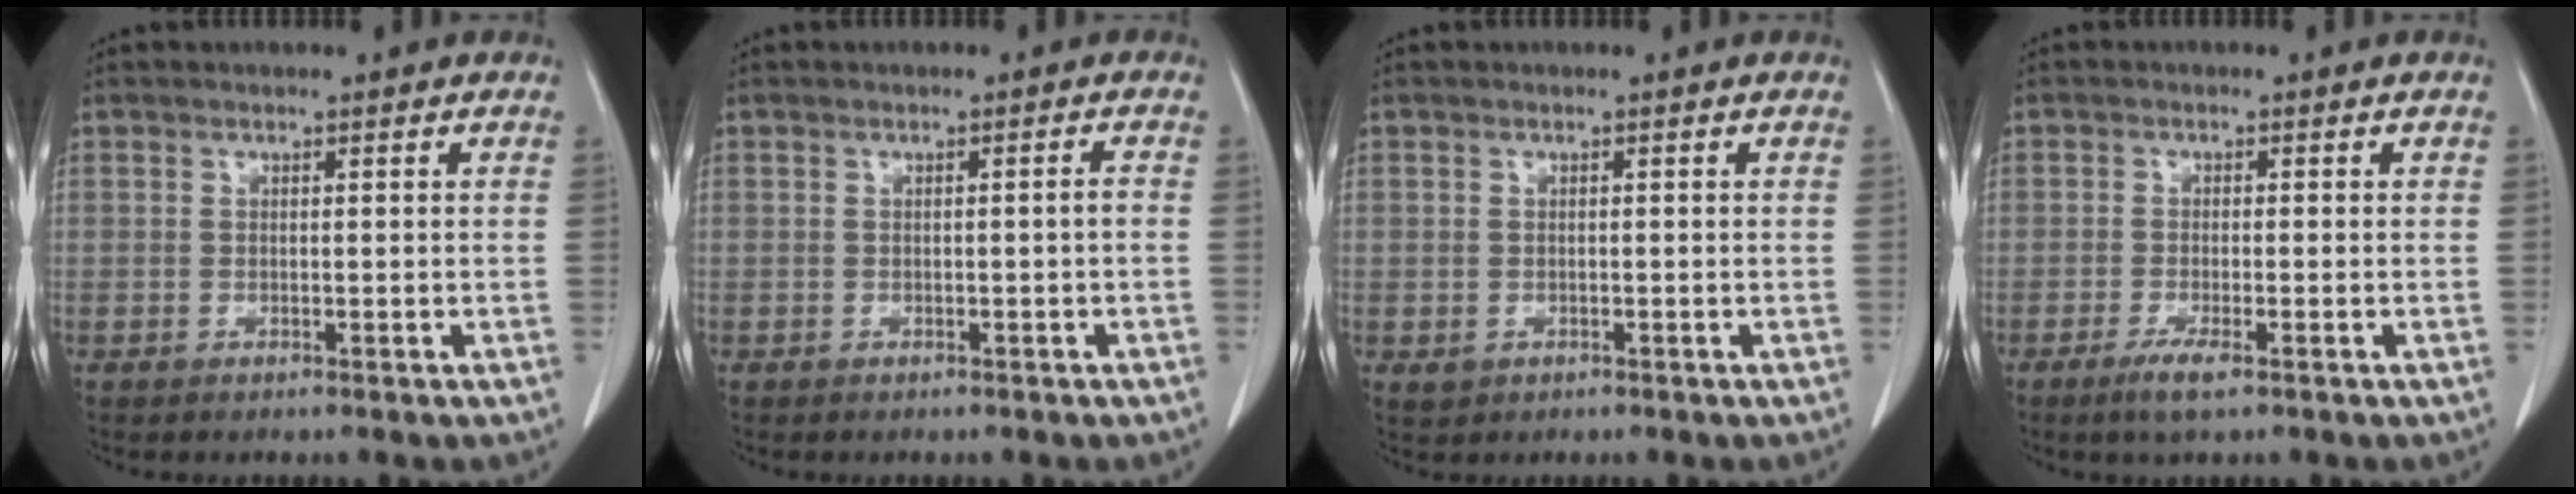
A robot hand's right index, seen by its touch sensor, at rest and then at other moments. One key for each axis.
{"total": 0.9, "fx": -0.3, "fy": -0.1, "fz": 0.9, "tx": -0.013, "ty": 0.000, "tz": -0.003}
{"total": 1.3, "fx": -0.2, "fy": 1.3, "fz": 0.3, "tx": -0.002, "ty": 0.003, "tz": 0.005}
{"total": 3.0, "fx": -1.8, "fy": 0.3, "fz": 2.3, "tx": -0.048, "ty": -0.006, "tz": -0.034}